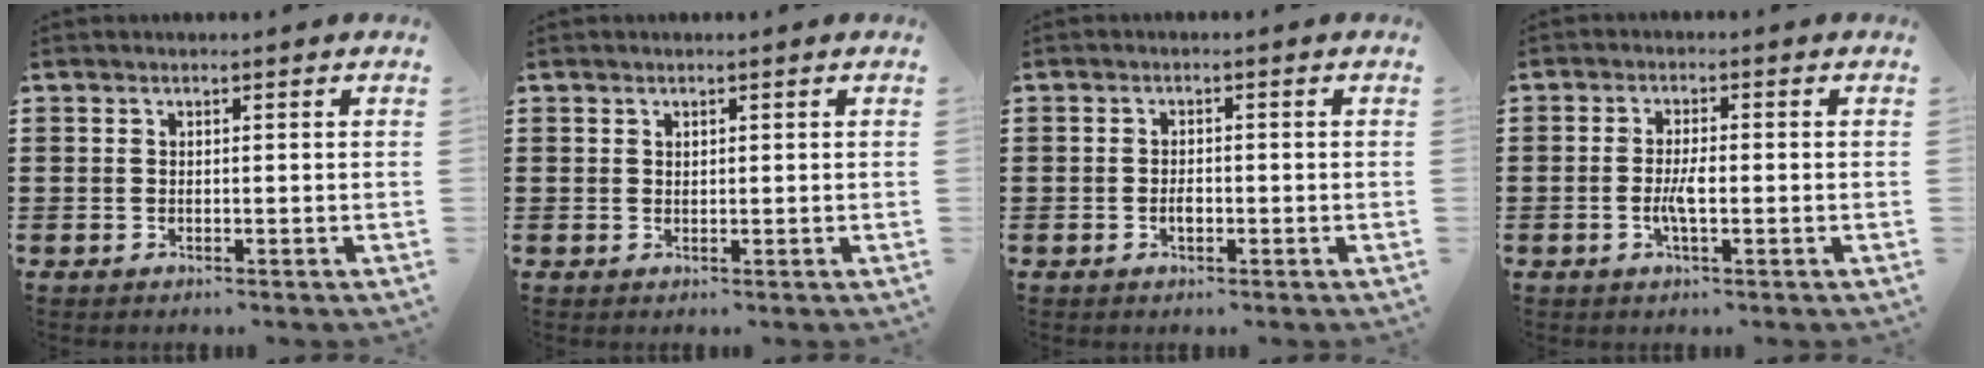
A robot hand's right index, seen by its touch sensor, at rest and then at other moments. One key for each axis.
{"total": 0.6, "fx": 0.5, "fy": 0.4, "fz": 0.1, "tx": -0.003, "ty": 0.001, "tz": 0.010}
{"total": 1.7, "fx": -0.5, "fy": 0.9, "fz": 1.4, "tx": -0.027, "ty": 0.000, "tz": -0.010}
{"total": 3.1, "fx": -0.8, "fy": 0.8, "fz": 3.0, "tx": -0.066, "ty": -0.004, "tz": -0.019}